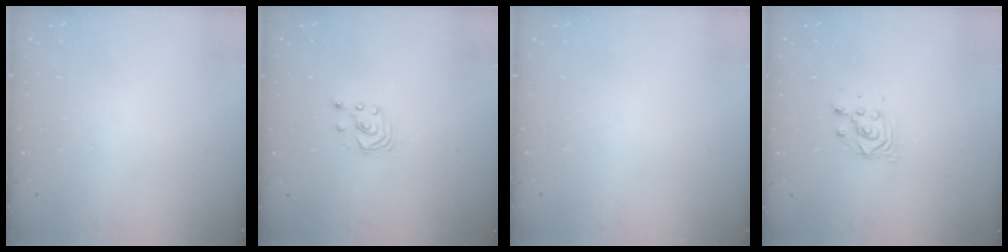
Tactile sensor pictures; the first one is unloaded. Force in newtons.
{"total": 2.1, "press": 2.1, "slide": 0.3}
{"total": 0.0}
{"total": 4.4, "press": 4.4, "slide": 0.2}